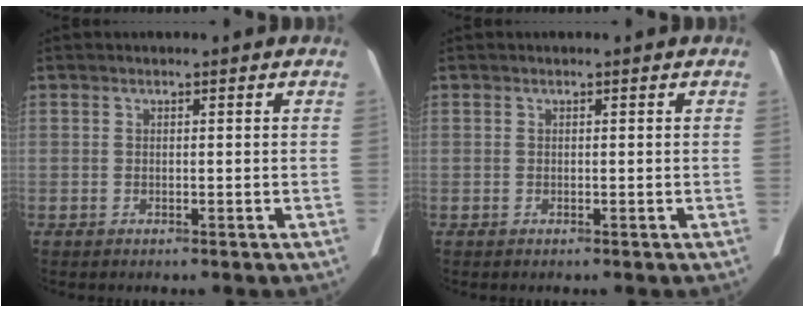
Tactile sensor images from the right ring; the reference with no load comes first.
{"total": 0.0}